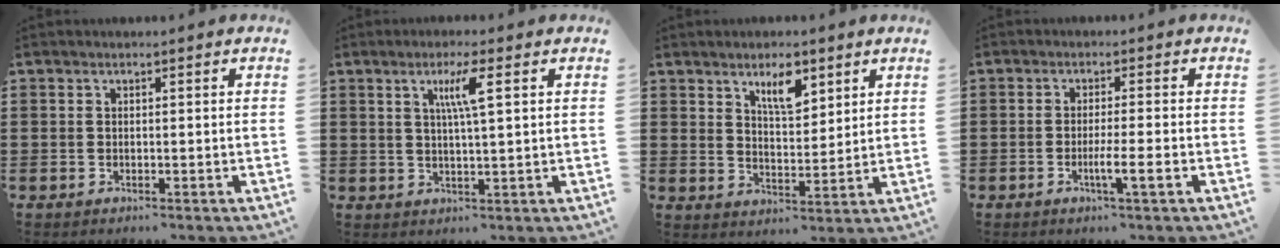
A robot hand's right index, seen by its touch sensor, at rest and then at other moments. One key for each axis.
{"total": 4.8, "fx": 1.8, "fy": 0.1, "fz": 4.5, "tx": -0.092, "ty": 0.002, "tz": 0.025}
{"total": 5.8, "fx": 3.7, "fy": 2.2, "fz": 4.0, "tx": -0.063, "ty": -0.003, "tz": 0.059}
{"total": 3.8, "fx": -1.5, "fy": -0.1, "fz": 3.6, "tx": -0.059, "ty": -0.011, "tz": -0.026}